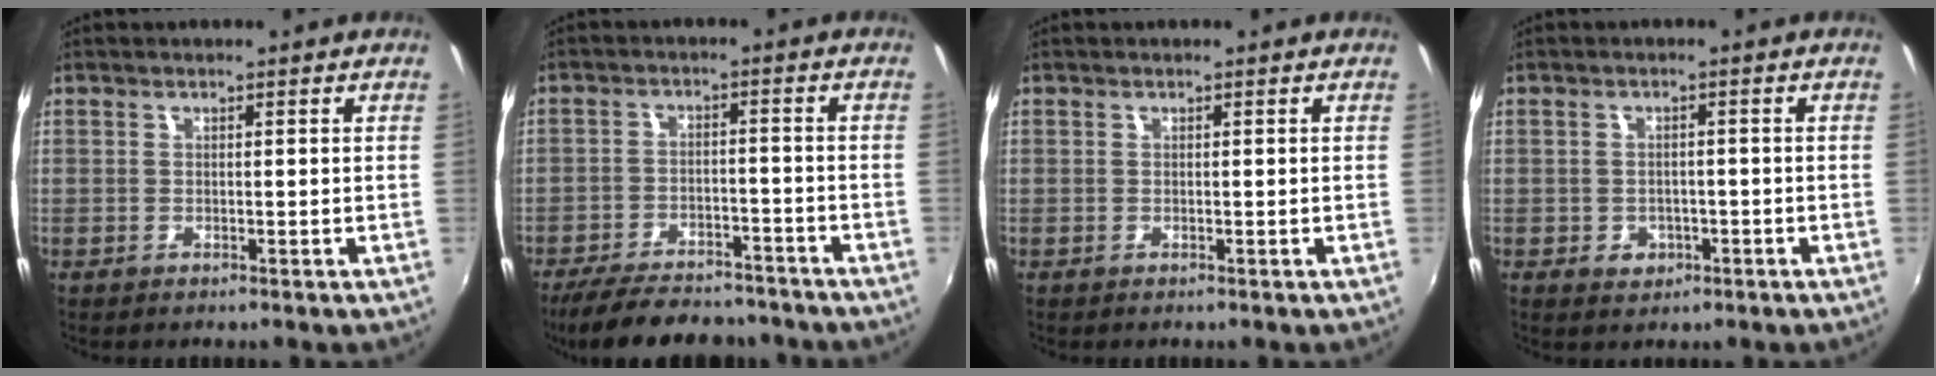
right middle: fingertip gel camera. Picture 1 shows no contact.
{"total": 17.0, "force": [-14.3, 5.5, 7.3], "torque": [-0.158, -0.009, -0.203]}
{"total": 0.0}
{"total": 3.4, "force": [-1.3, 2.9, 1.2], "torque": [-0.028, 0.002, -0.013]}